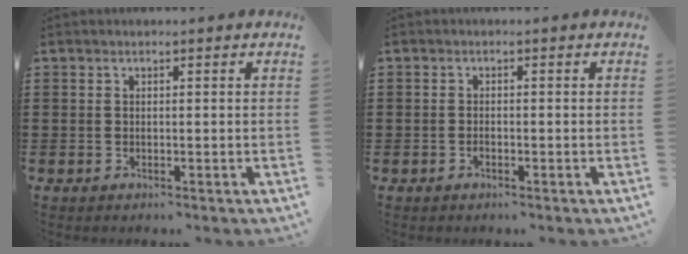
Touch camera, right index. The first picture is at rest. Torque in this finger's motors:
{"motor_torque": [-0.76, 1.37, 0.04, -0.01]}